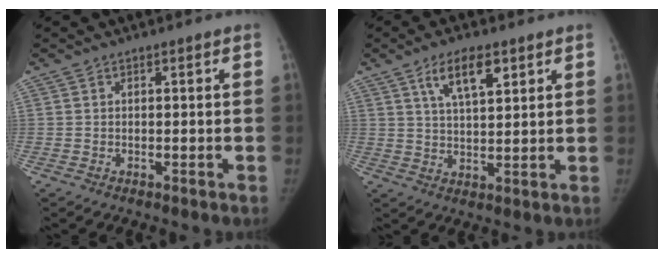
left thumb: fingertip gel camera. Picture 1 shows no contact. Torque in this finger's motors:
{"motor_torque": [0.12, -0.28, 0.90, -0.59, 0.05]}